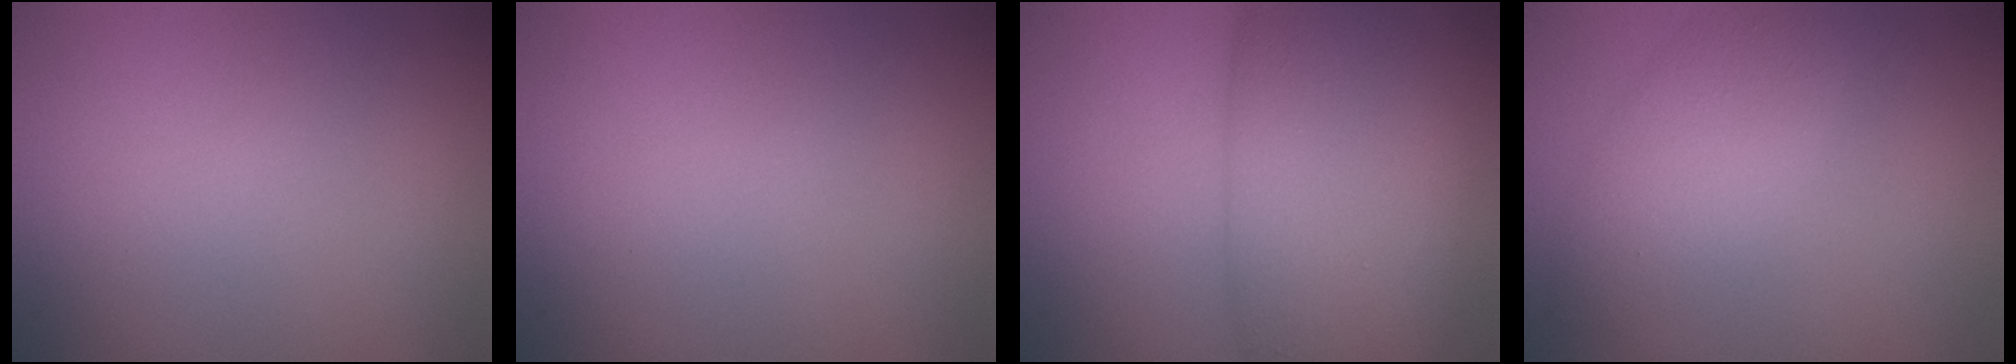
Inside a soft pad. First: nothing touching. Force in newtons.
{"total": 0.0}
{"total": 10.5, "press": 10.5, "slide": 0.4}
{"total": 3.5, "press": 3.5, "slide": 0.2}